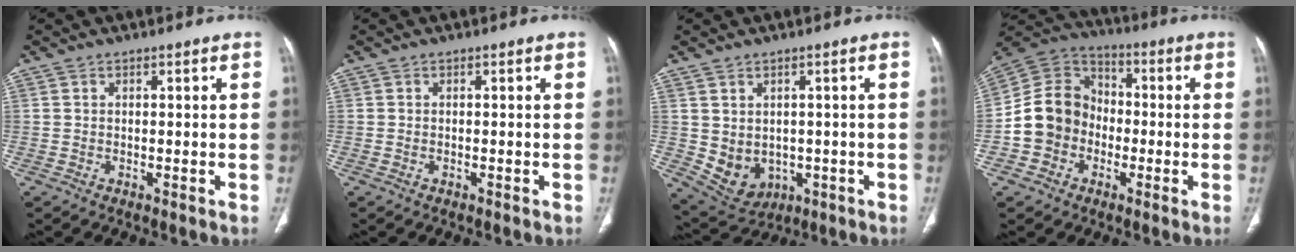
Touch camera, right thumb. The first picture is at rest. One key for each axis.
{"total": 0.0}
{"total": 8.2, "fx": -1.2, "fy": 6.8, "fz": 4.5, "tx": -0.059, "ty": 0.006, "tz": 0.008}
{"total": 12.5, "fx": -2.9, "fy": 10.9, "fz": 5.3, "tx": -0.075, "ty": 0.041, "tz": -0.064}